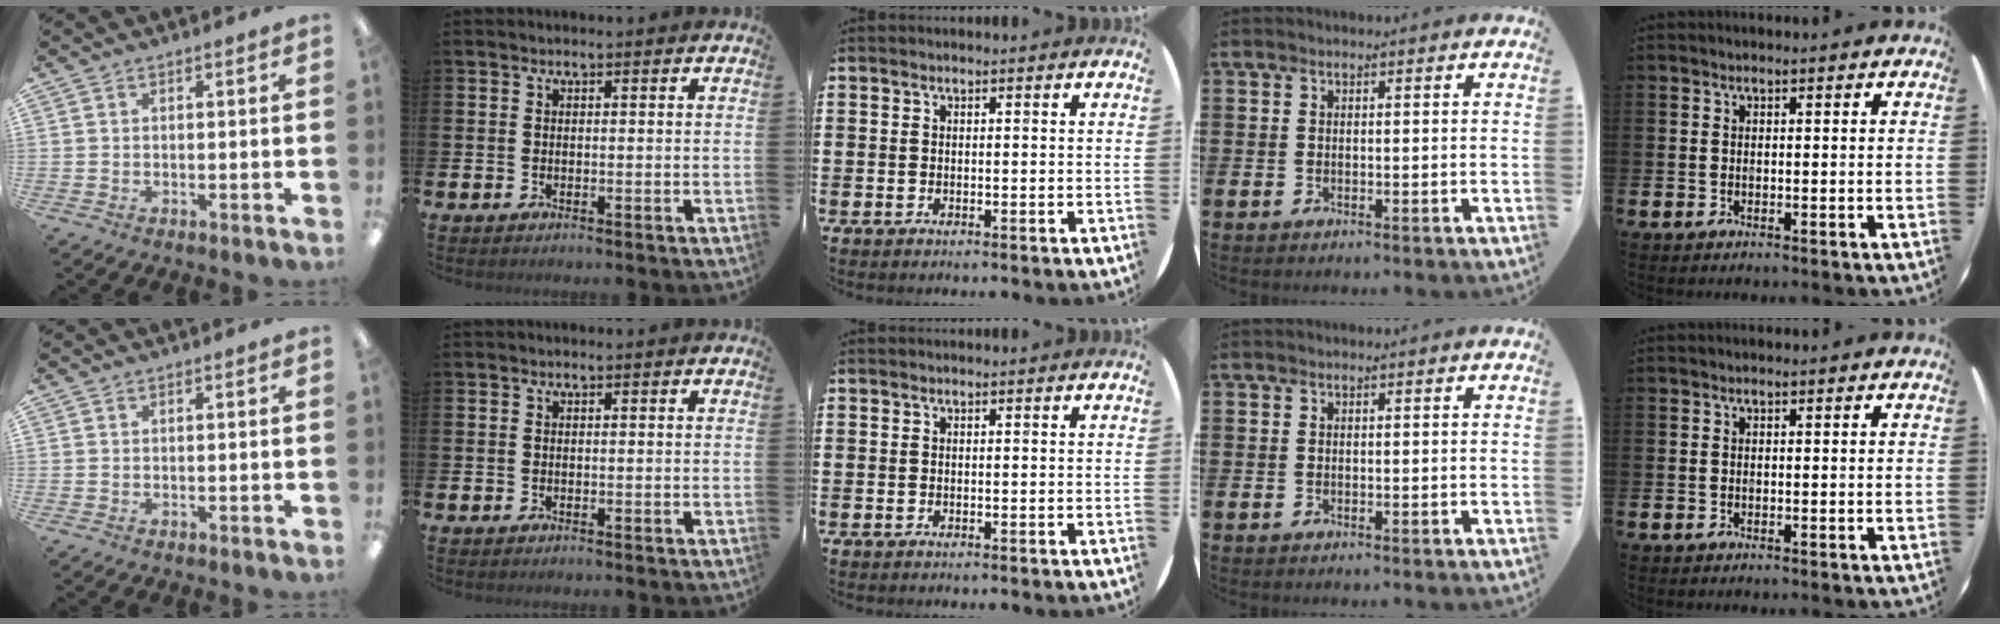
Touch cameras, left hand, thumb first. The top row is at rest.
{}